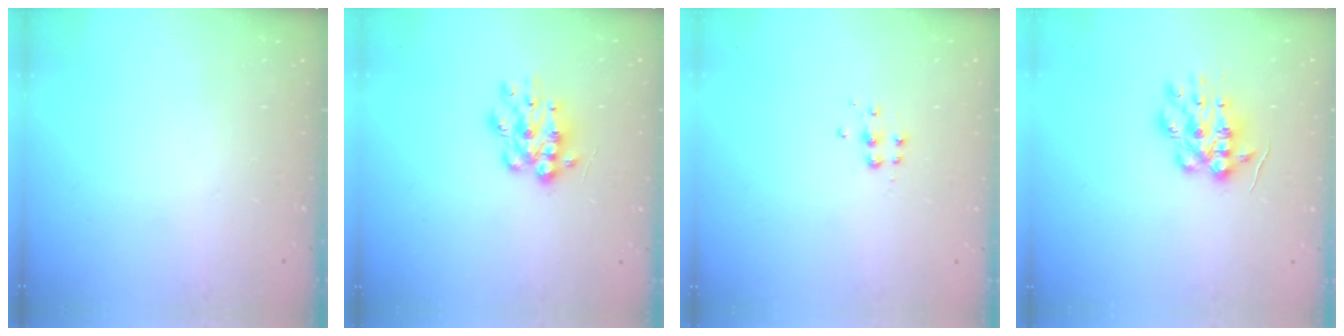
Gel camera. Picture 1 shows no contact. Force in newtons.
{"total": 11.2, "press": 11.2, "slide": 0.5}
{"total": 4.6, "press": 4.5, "slide": 0.4}
{"total": 12.4, "press": 12.4, "slide": 0.3}